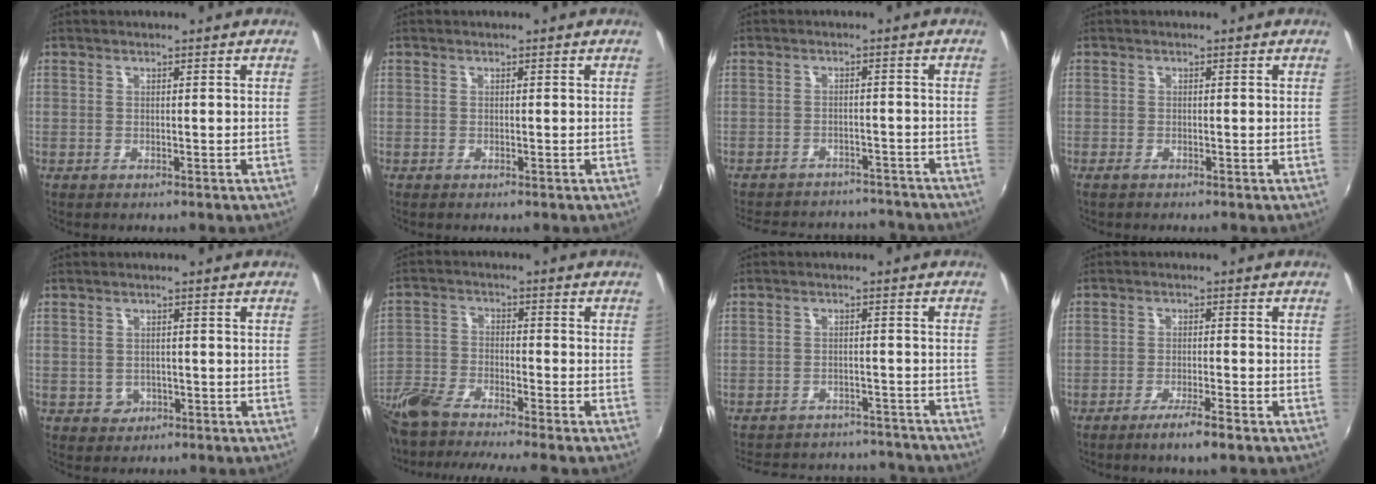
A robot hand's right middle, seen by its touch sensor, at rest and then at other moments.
{"total": 0.0}
{"total": 15.8, "force": [-13.8, 5.8, 4.9], "torque": [-0.115, 0.027, -0.174]}
{"total": 1.0, "force": [-0.8, 0.0, 0.6], "torque": [-0.012, -0.003, -0.018]}
{"total": 2.6, "force": [-0.7, 2.4, 0.6], "torque": [-0.014, 0.000, -0.006]}
{"total": 14.7, "force": [-12.7, 1.6, 7.4], "torque": [-0.172, -0.033, -0.235]}
{"total": 18.6, "force": [-16.4, 6.6, 5.8], "torque": [-0.130, 0.031, -0.202]}
{"total": 4.7, "force": [-3.2, -0.1, 3.4], "torque": [-0.076, -0.005, -0.056]}